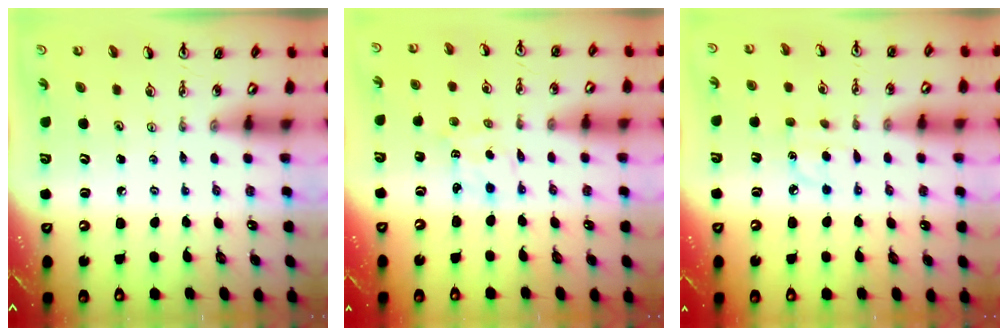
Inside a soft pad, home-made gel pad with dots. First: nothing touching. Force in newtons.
{"total": 2.8, "press": 2.8, "slide": 0.4}
{"total": 6.8, "press": 6.8, "slide": 0.7}